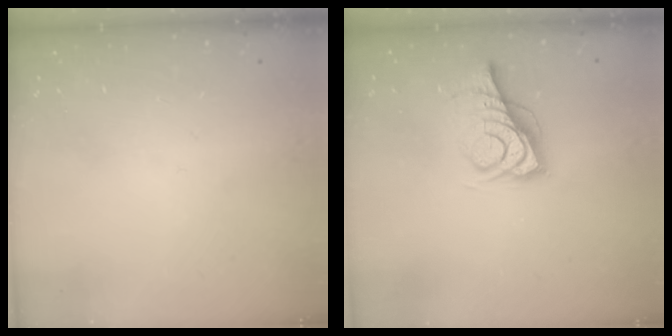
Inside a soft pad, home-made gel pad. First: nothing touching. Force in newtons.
{"total": 9.0, "press": 8.6, "slide": 2.8}